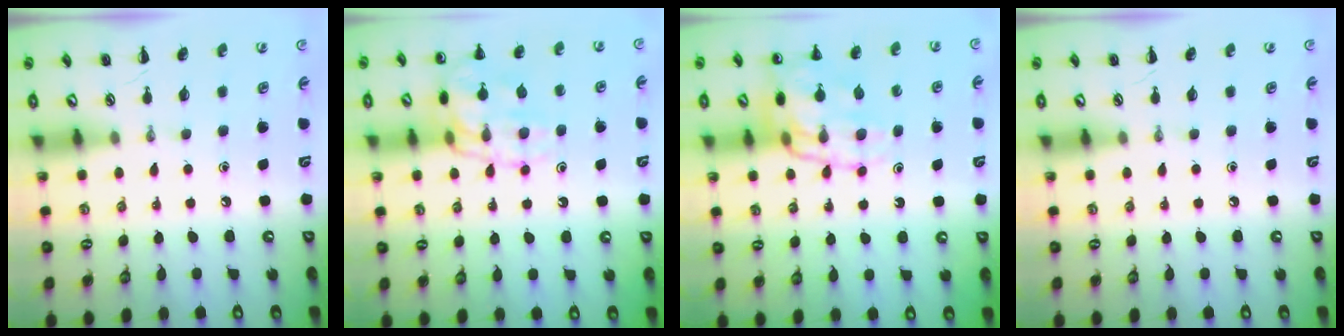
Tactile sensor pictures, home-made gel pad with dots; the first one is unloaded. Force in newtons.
{"total": 14.7, "press": 14.7, "slide": 1.5}
{"total": 15.1, "press": 14.9, "slide": 2.5}
{"total": 0.0}